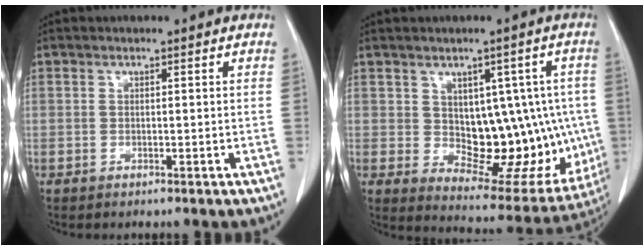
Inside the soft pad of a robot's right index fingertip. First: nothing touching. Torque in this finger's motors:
{"motor_torque": [0.26, 0.27, 0.27, 0.05]}